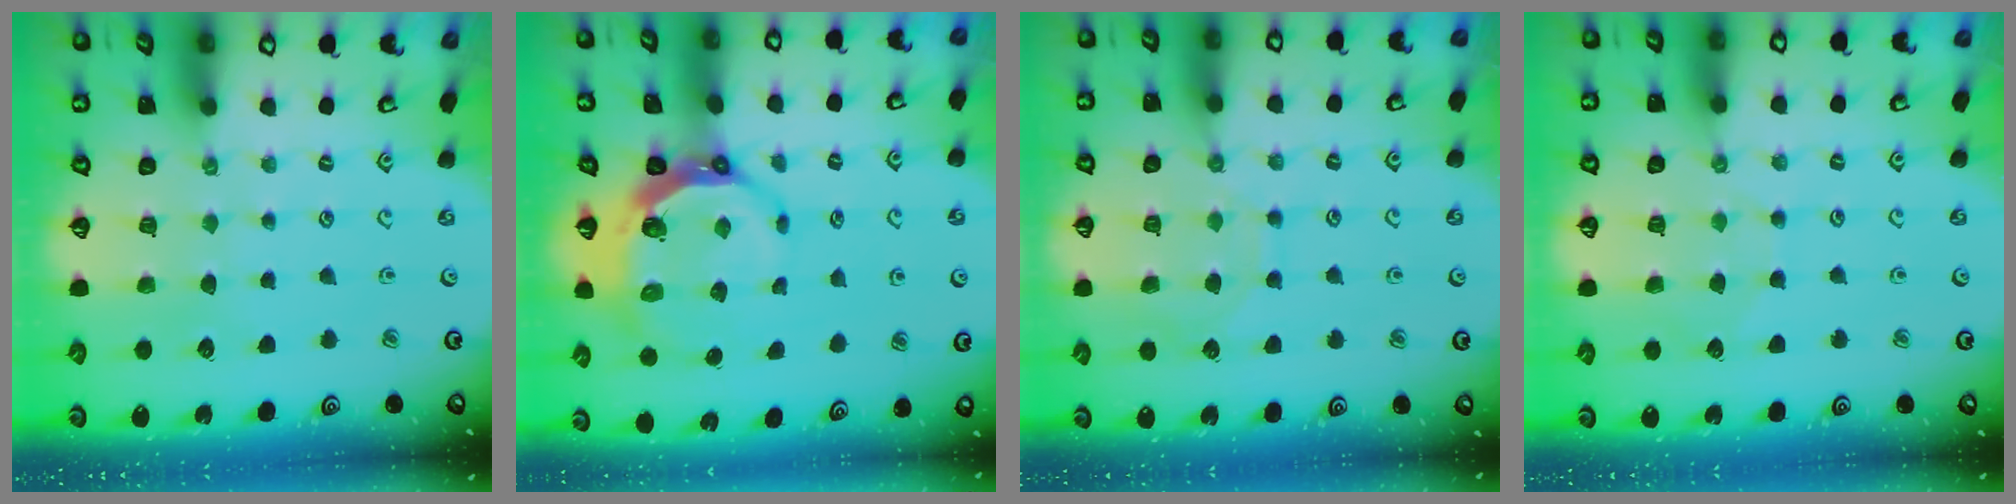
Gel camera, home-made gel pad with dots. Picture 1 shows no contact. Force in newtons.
{"total": 7.9, "press": 6.9, "slide": 4.0}
{"total": 8.7, "press": 8.6, "slide": 0.7}
{"total": 5.2, "press": 5.2, "slide": 0.5}